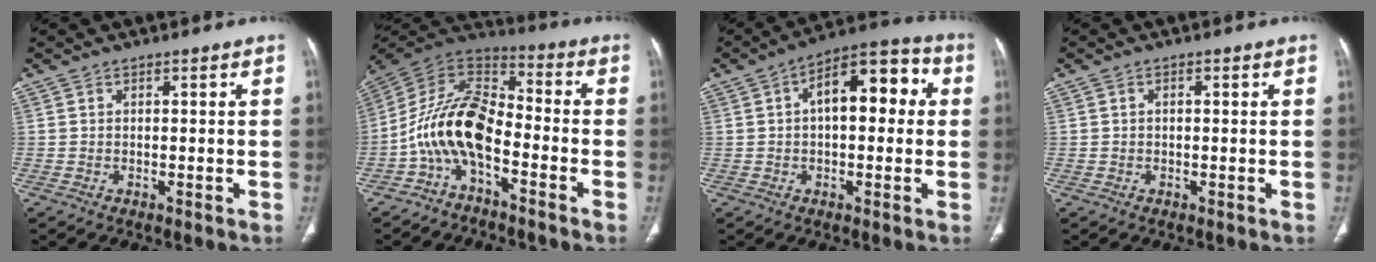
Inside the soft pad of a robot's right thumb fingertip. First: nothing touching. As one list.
[{"total": 13.7, "force": [-4.9, 7.0, 10.7], "torque": [-0.198, 0.078, -0.103]}, {"total": 12.9, "force": [2.2, 6.5, 10.9], "torque": [-0.133, 0.039, 0.024]}, {"total": 0.6, "force": [0.1, 0.3, 0.5], "torque": [-0.010, 0.001, 0.002]}]